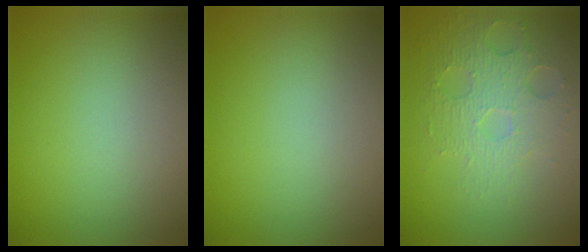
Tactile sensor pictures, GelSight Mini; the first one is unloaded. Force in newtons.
{"total": 0.0}
{"total": 3.7, "press": 3.3, "slide": 1.7}